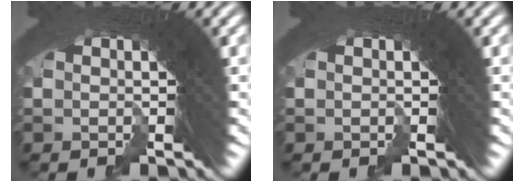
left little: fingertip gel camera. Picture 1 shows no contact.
{"total": 0.0}